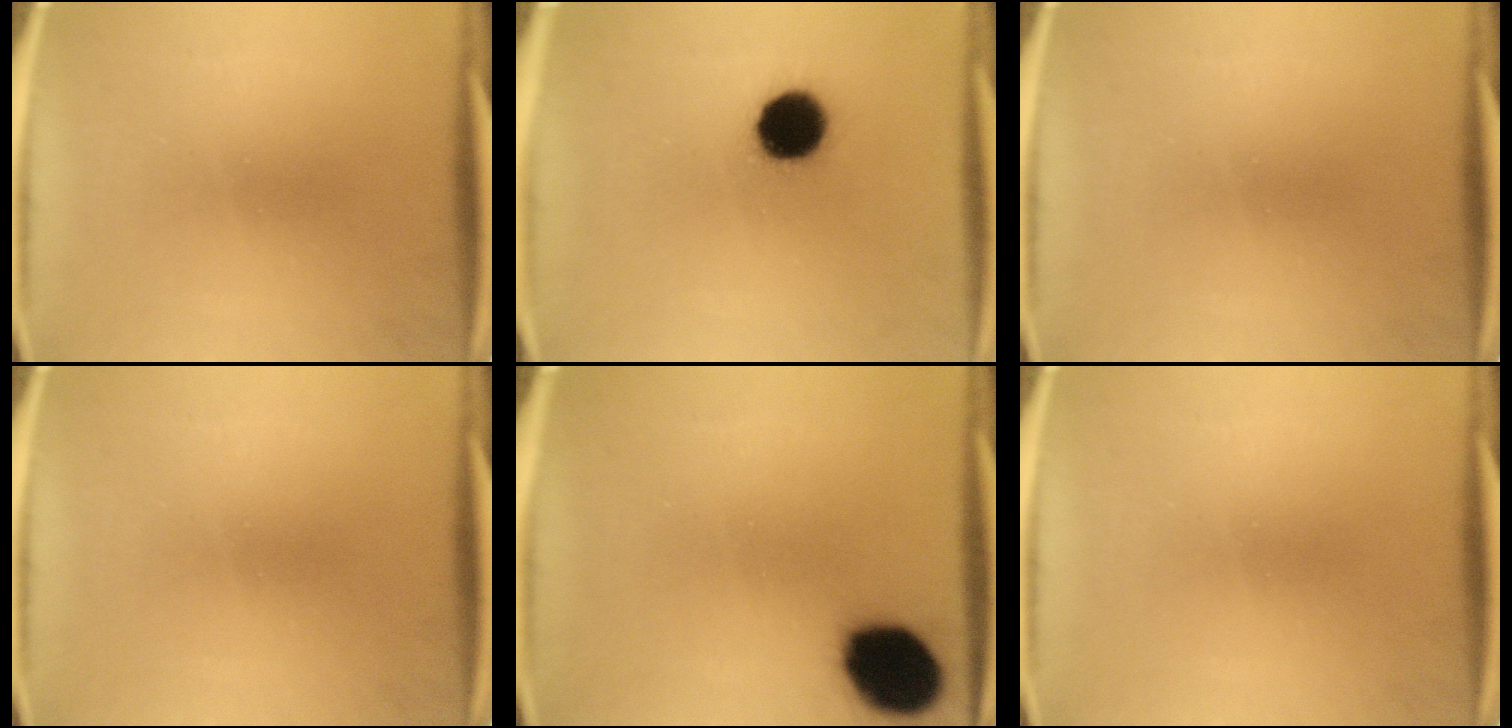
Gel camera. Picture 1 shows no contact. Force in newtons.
{"total": 11.8}
{"total": 0.0}
{"total": 0.0}
{"total": 15.5}
{"total": 0.0}